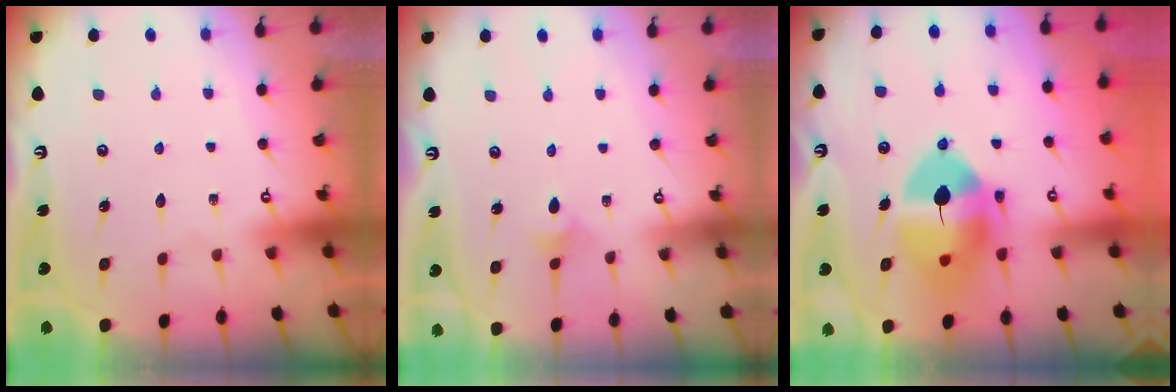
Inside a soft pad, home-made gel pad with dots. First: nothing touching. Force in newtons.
{"total": 3.0, "press": 2.9, "slide": 0.7}
{"total": 14.6, "press": 14.4, "slide": 2.1}